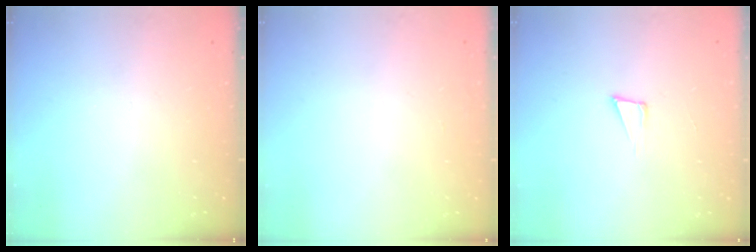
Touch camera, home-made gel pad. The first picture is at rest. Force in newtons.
{"total": 0.9, "press": 0.9, "slide": 0.0}
{"total": 4.0, "press": 2.5, "slide": 3.1}